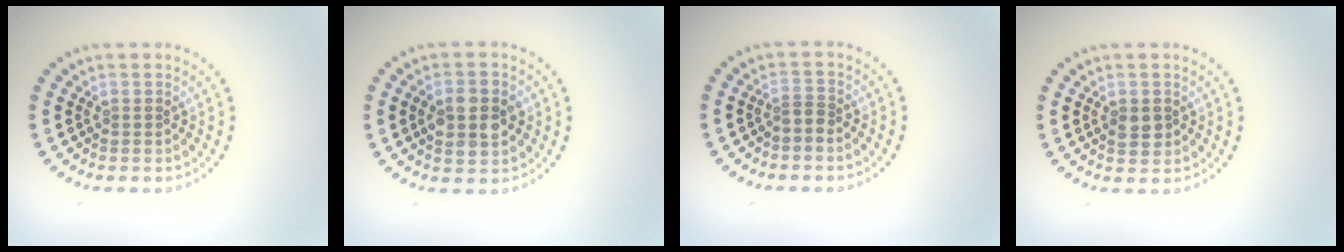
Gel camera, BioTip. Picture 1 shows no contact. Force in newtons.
{"total": 4.4, "press": 4.4, "slide": 0.1}
{"total": 1.0, "press": 0.7, "slide": 0.7}
{"total": 1.8, "press": 1.8, "slide": 0.1}